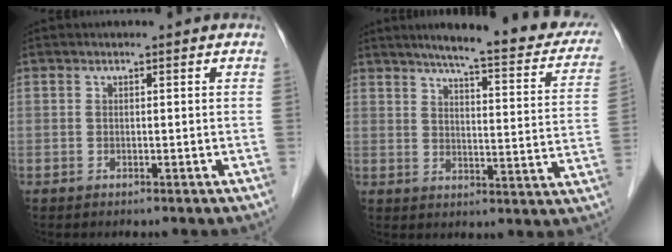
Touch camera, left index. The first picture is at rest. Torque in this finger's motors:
{"motor_torque": [-0.63, -0.87, 0.30, 0.10]}